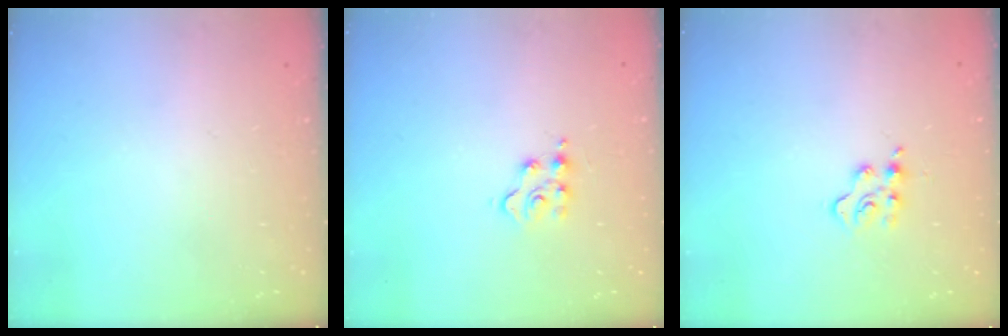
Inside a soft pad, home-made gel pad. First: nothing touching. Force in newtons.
{"total": 4.8, "press": 4.8, "slide": 0.3}
{"total": 5.3, "press": 5.3, "slide": 0.5}